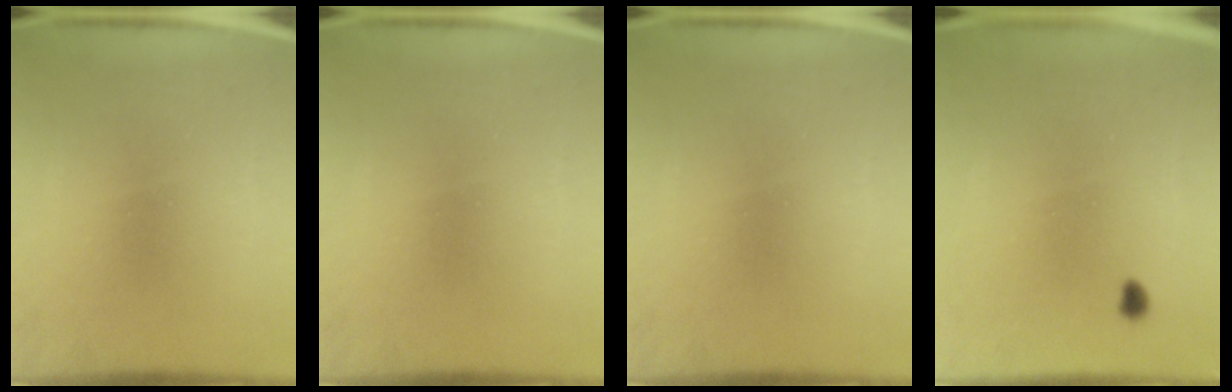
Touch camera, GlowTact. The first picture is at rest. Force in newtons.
{"total": 0.0}
{"total": 0.0}
{"total": 0.9}